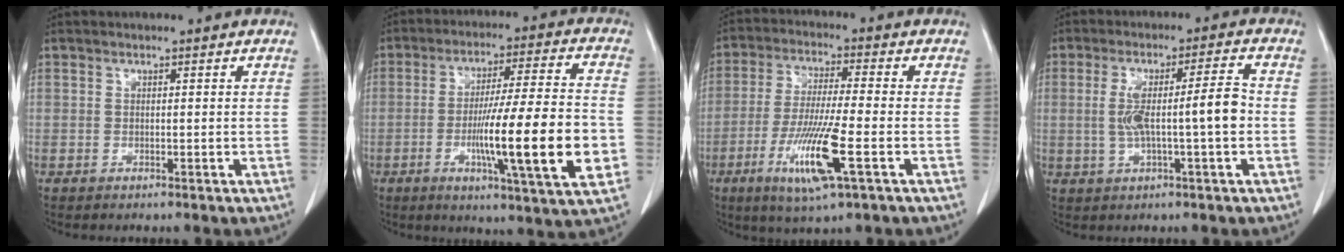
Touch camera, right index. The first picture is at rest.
{"total": 18.3, "force": [-4.2, 0.4, 17.8], "torque": [-0.260, -0.009, -0.065]}
{"total": 11.8, "force": [-4.4, 0.4, 11.0], "torque": [-0.218, -0.025, -0.082]}
{"total": 8.5, "force": [-0.6, 0.5, 8.5], "torque": [-0.152, 0.018, -0.008]}